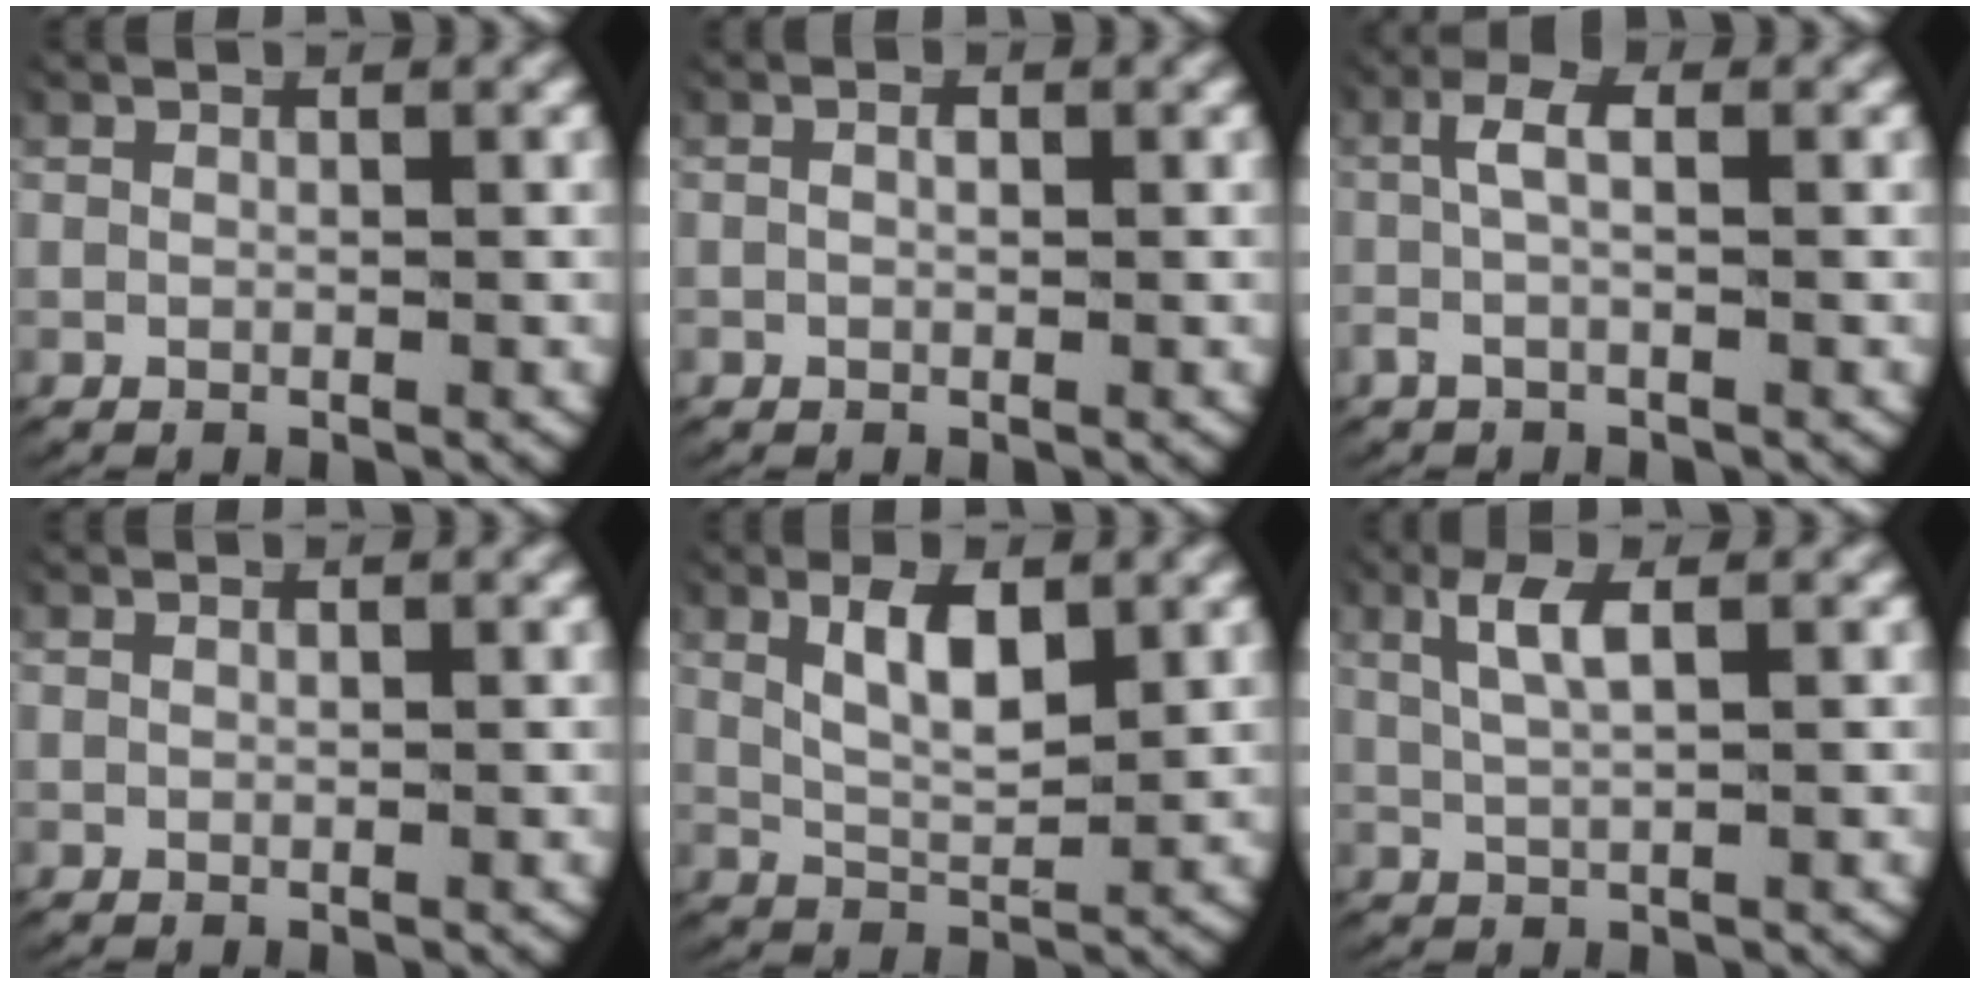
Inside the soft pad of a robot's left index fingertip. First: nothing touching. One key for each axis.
{"total": 0.9, "fx": 0.0, "fy": 0.5, "fz": 0.6, "tx": -0.014, "ty": -0.006, "tz": 0.004}
{"total": 3.0, "fx": -0.1, "fy": 1.2, "fz": 2.8, "tx": -0.067, "ty": 0.003, "tz": -0.005}
{"total": 0.0}
{"total": 4.4, "fx": 1.5, "fy": 2.1, "fz": 3.6, "tx": -0.071, "ty": -0.012, "tz": 0.034}
{"total": 3.1, "fx": 1.2, "fy": 0.9, "fz": 2.7, "tx": -0.059, "ty": 0.005, "tz": 0.024}